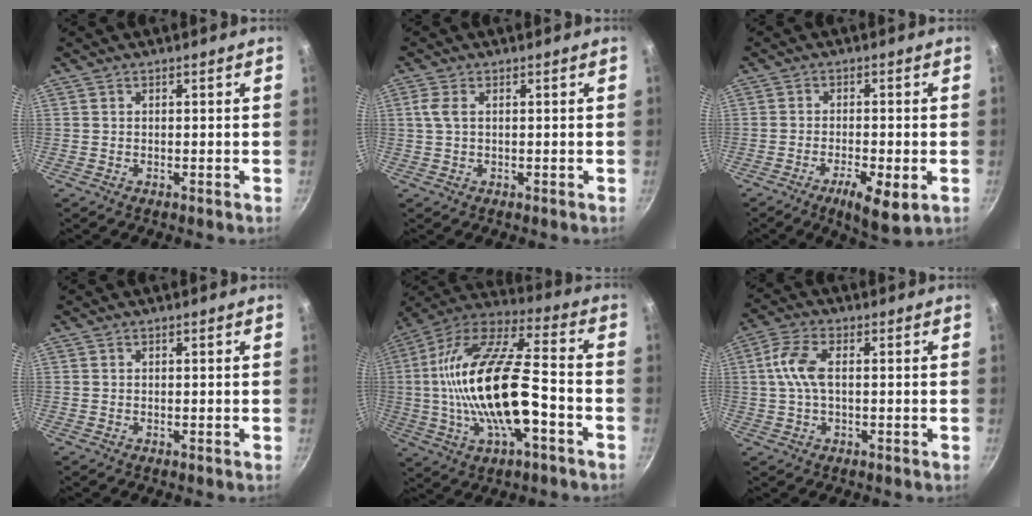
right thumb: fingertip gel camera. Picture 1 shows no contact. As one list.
[{"total": 2.6, "force": [0.6, 1.3, 2.2], "torque": [-0.050, 0.004, 0.011]}, {"total": 7.7, "force": [-3.0, 2.2, 6.7], "torque": [-0.115, 0.007, -0.043]}, {"total": 0.0}, {"total": 24.6, "force": [-4.2, 9.9, 22.1], "torque": [-0.416, 0.032, -0.084]}, {"total": 6.7, "force": [0.5, 3.2, 5.9], "torque": [-0.131, 0.015, 0.003]}]